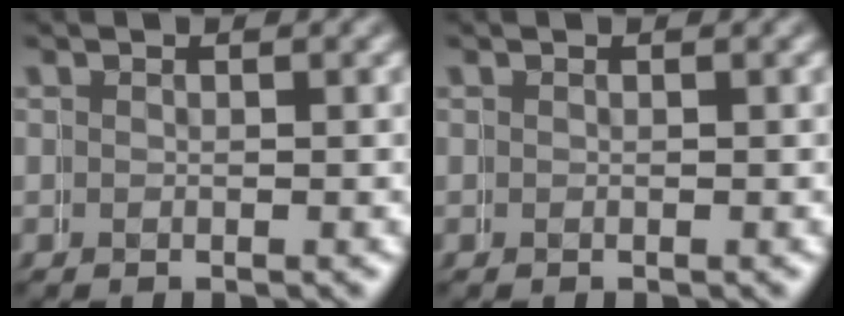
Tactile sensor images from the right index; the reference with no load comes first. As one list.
[{"total": 0.0}]